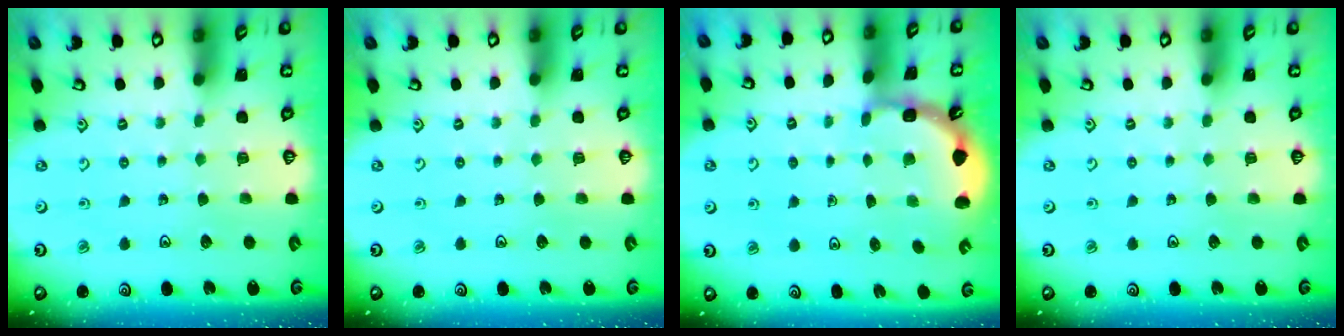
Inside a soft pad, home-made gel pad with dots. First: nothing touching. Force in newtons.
{"total": 0.0}
{"total": 1.9, "press": 1.8, "slide": 0.6}
{"total": 0.0}